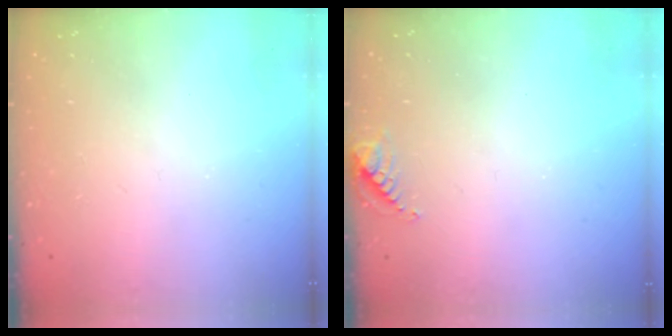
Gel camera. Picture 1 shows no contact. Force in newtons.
{"total": 5.7, "press": 5.7, "slide": 0.7}